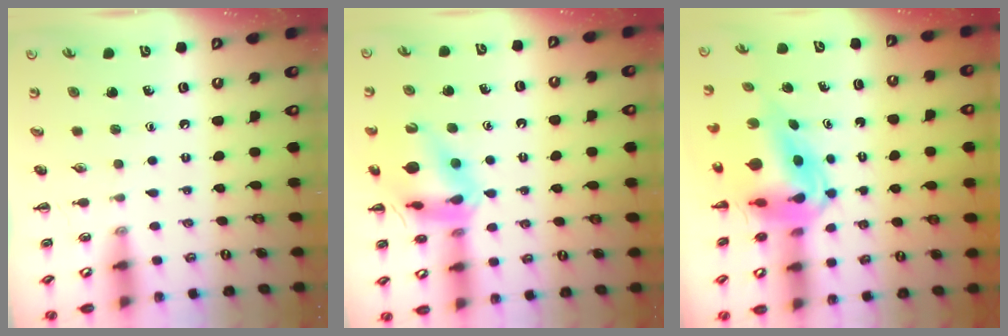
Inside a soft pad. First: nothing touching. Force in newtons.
{"total": 15.7, "press": 15.5, "slide": 2.3}
{"total": 9.1, "press": 8.7, "slide": 2.6}